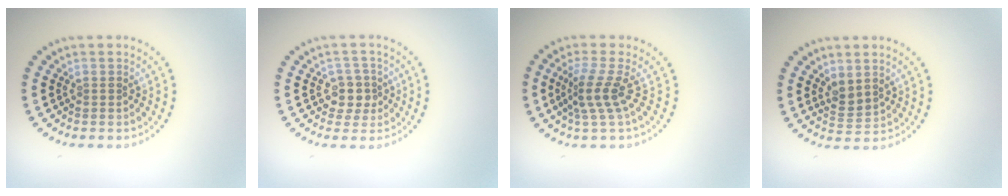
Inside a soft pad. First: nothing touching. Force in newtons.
{"total": 2.3, "press": 2.0, "slide": 1.1}
{"total": 3.0, "press": 2.0, "slide": 2.2}
{"total": 2.0, "press": 1.6, "slide": 1.1}